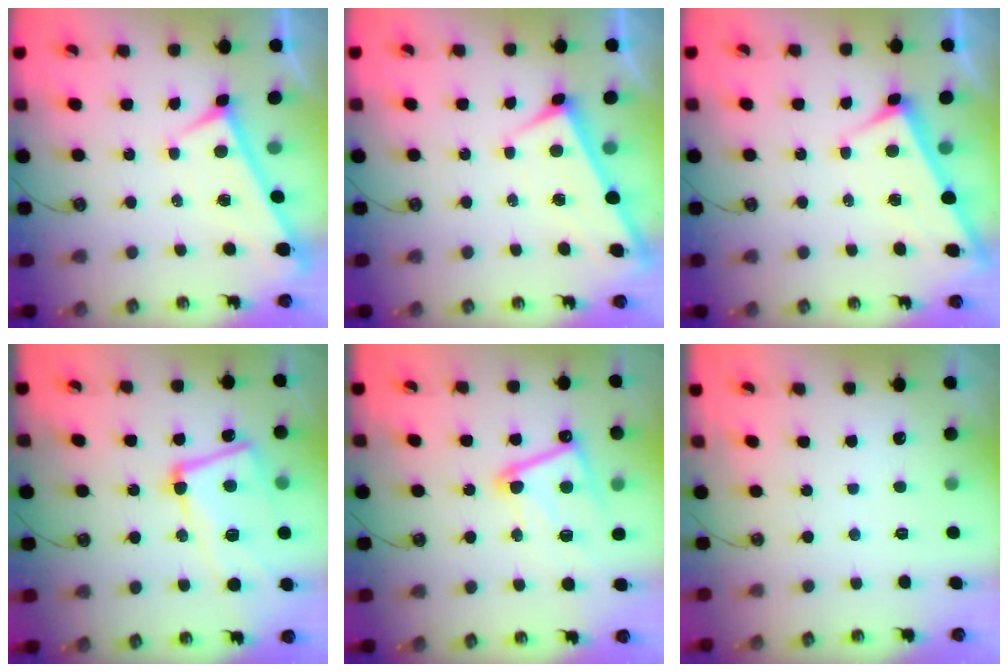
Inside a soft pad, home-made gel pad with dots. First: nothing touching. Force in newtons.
{"total": 1.7, "press": 1.7, "slide": 0.1}
{"total": 3.1, "press": 3.1, "slide": 0.1}
{"total": 11.5, "press": 11.3, "slide": 2.2}
{"total": 11.1, "press": 11.0, "slide": 0.8}
{"total": 0.0}